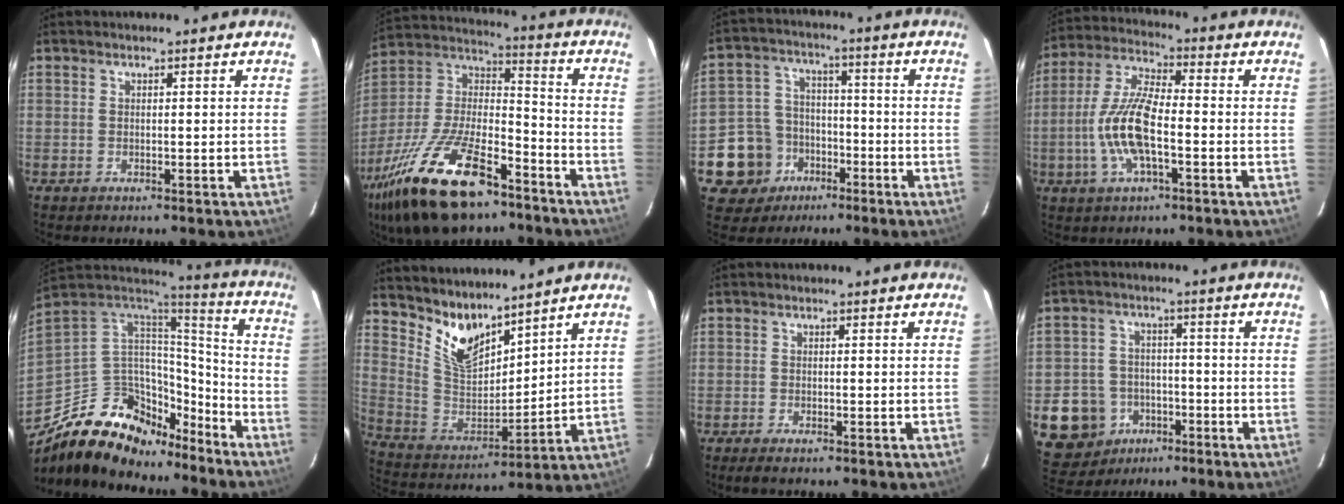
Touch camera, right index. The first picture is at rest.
{"total": 26.7, "force": [-16.7, 10.8, 17.8], "torque": [-0.365, -0.019, -0.284]}
{"total": 11.2, "force": [-5.5, 9.5, 2.1], "torque": [-0.076, 0.034, -0.079]}
{"total": 12.2, "force": [-3.2, 3.8, 11.2], "torque": [-0.238, 0.001, -0.065]}
{"total": 22.7, "force": [-15.5, 13.1, 10.3], "torque": [-0.219, 0.029, -0.236]}
{"total": 11.0, "force": [8.9, 4.2, 4.9], "torque": [-0.102, -0.014, 0.183]}
{"total": 2.2, "force": [-1.8, 0.3, 1.2], "torque": [-0.030, -0.007, -0.033]}
{"total": 11.1, "force": [-4.5, 9.9, 2.1], "torque": [-0.088, 0.028, -0.060]}